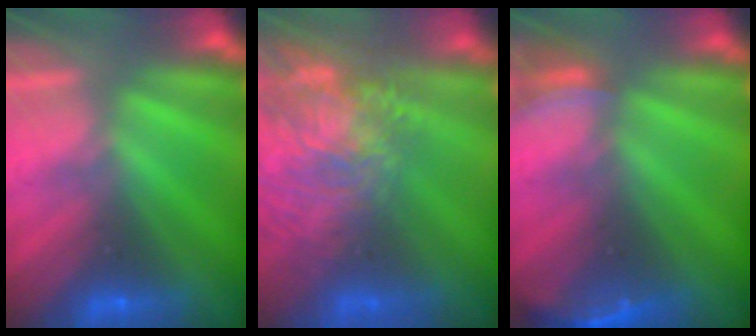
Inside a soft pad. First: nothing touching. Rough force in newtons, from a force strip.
{"total": 7.2}
{"total": 2.8}